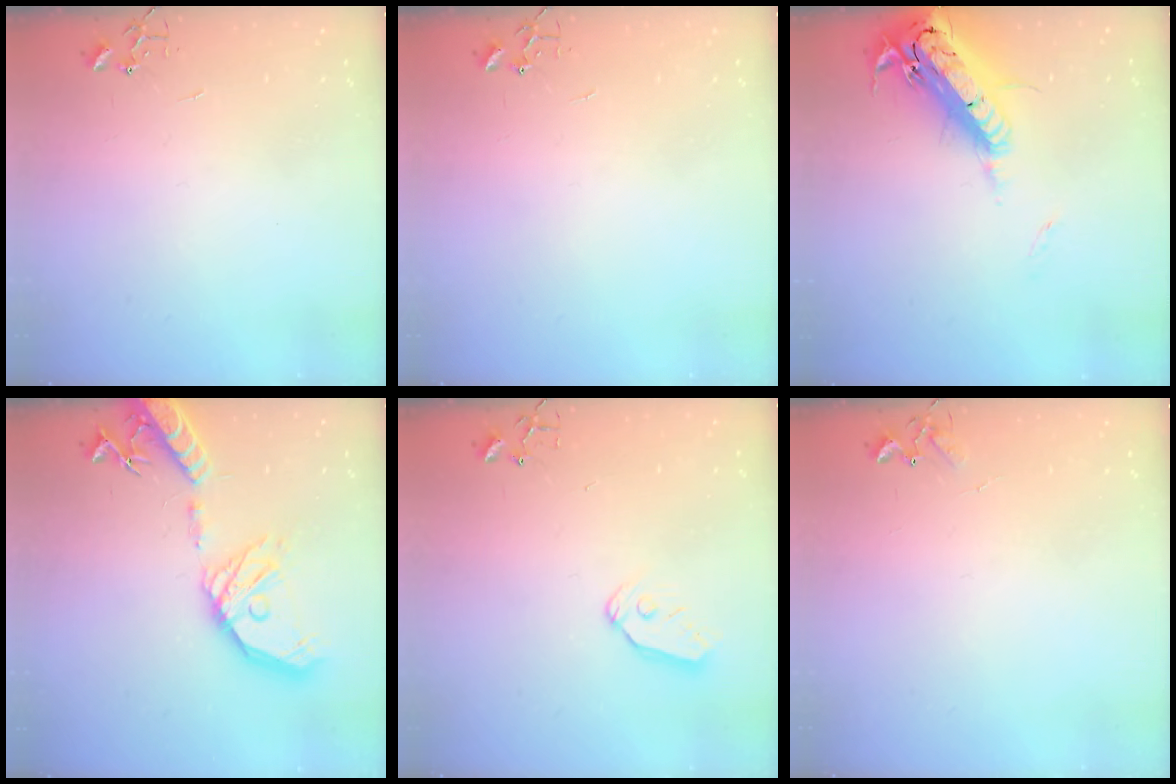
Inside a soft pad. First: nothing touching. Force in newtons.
{"total": 0.0}
{"total": 22.8, "press": 22.3, "slide": 4.6}
{"total": 22.7, "press": 22.4, "slide": 3.8}
{"total": 7.7, "press": 7.7, "slide": 0.4}
{"total": 4.5, "press": 4.5, "slide": 0.5}